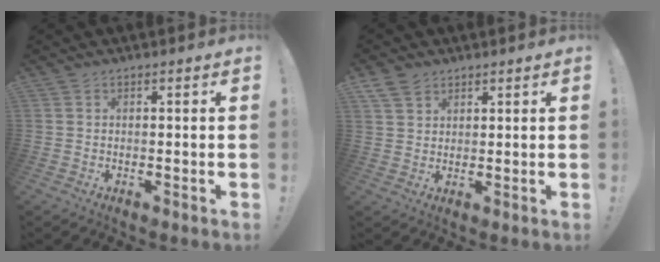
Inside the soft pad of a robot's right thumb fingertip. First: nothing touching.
{"total": 4.7, "force": [3.2, 3.0, 1.6], "torque": [-0.027, -0.013, 0.062]}